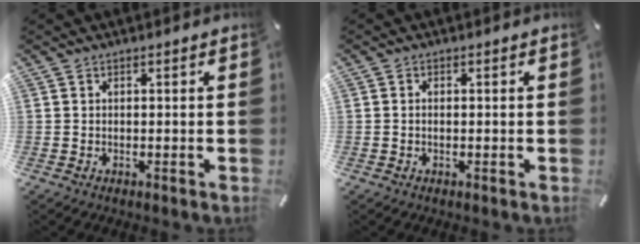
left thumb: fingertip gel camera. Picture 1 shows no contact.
{"total": 0.9, "force": [-0.2, 0.5, 0.7], "torque": [-0.016, 0.001, -0.004]}